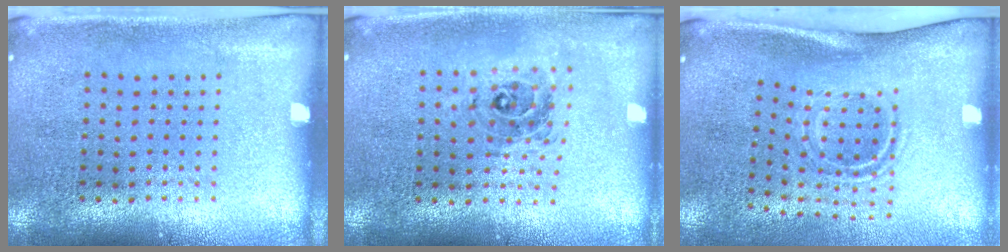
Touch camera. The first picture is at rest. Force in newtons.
{"total": 0.7, "press": 0.7, "slide": 0.1}
{"total": 1.8, "press": 1.1, "slide": 1.5}